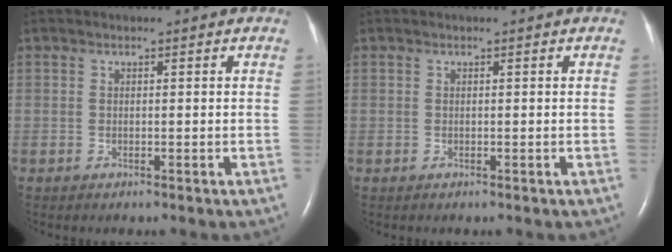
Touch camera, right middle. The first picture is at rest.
{"total": 0.0}